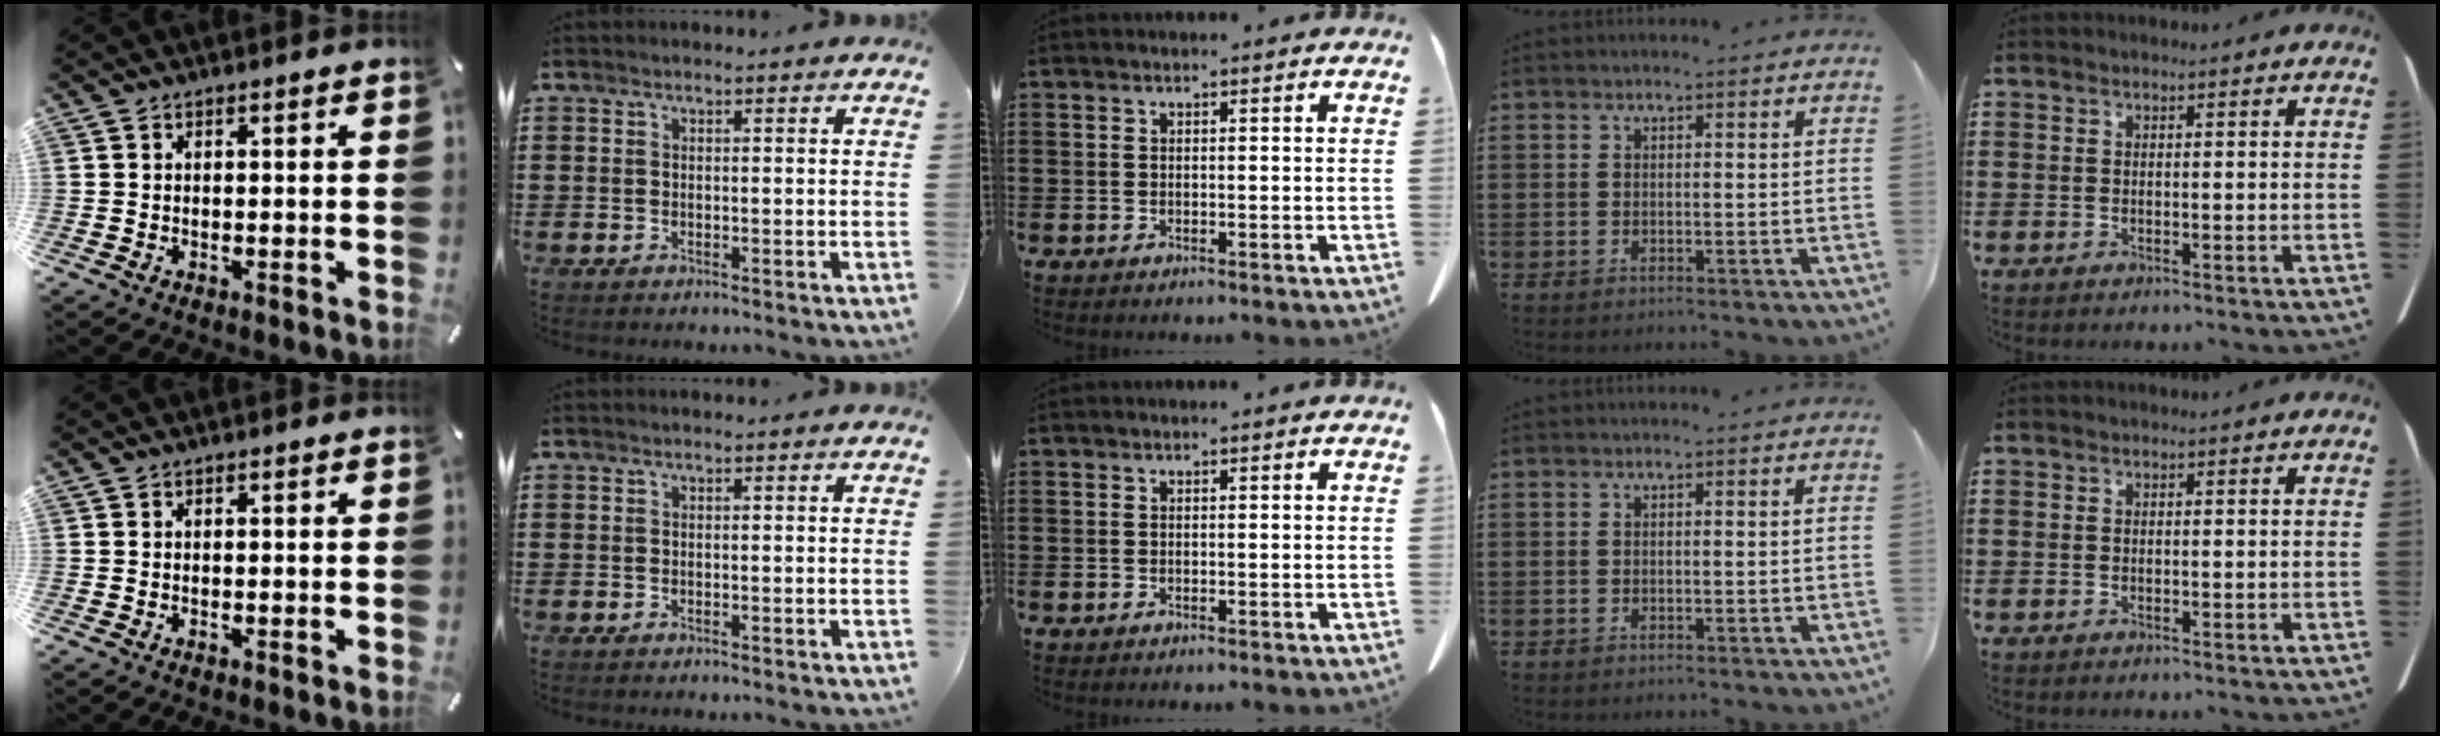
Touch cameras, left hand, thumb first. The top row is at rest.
{}